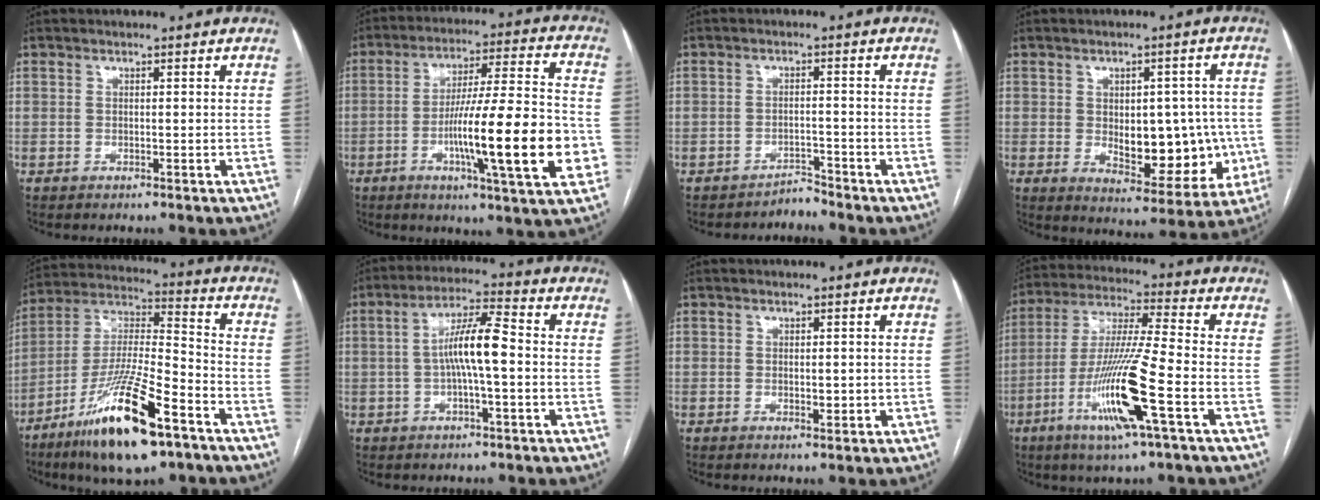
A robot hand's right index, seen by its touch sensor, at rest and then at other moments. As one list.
[{"total": 19.6, "force": [-4.9, 1.2, 19.0], "torque": [-0.278, -0.001, -0.073]}, {"total": 2.2, "force": [-2.1, 0.1, -0.7], "torque": [0.024, -0.004, -0.034]}, {"total": 12.7, "force": [-1.2, 6.6, 10.7], "torque": [-0.130, 0.012, 0.005]}, {"total": 18.9, "force": [-10.8, 3.0, 15.2], "torque": [-0.313, -0.029, -0.190]}, {"total": 8.0, "force": [-0.5, 0.9, 8.0], "torque": [-0.149, 0.019, -0.014]}, {"total": 1.4, "force": [-0.1, 0.6, 1.2], "torque": [-0.016, -0.002, 0.001]}, {"total": 14.9, "force": [-5.7, -0.3, 13.8], "torque": [-0.281, -0.017, -0.111]}]